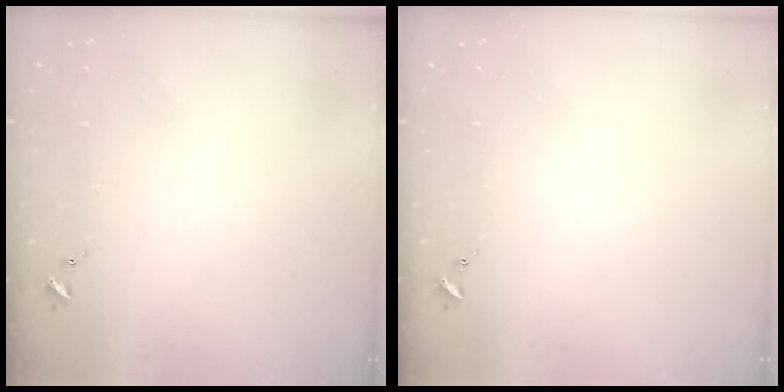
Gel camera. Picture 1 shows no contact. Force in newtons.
{"total": 0.0}